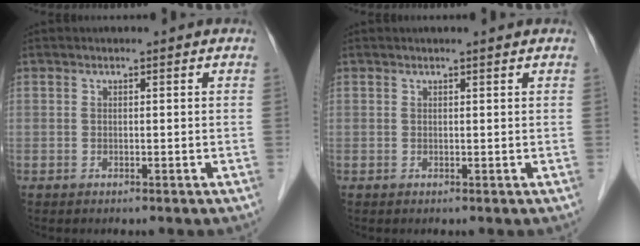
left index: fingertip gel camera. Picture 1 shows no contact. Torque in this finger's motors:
{"motor_torque": [0.23, -0.13, 0.05, 0.00]}